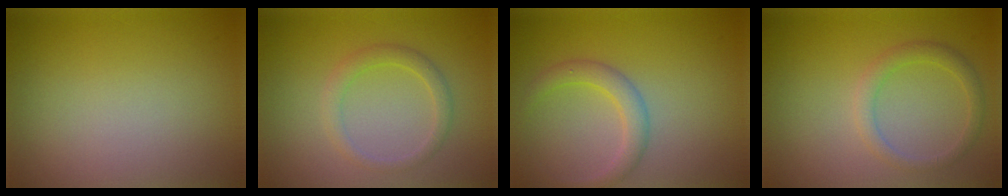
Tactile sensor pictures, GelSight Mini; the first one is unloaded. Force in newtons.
{"total": 1.8, "press": 1.8, "slide": 0.0}
{"total": 2.3, "press": 2.3, "slide": 0.0}
{"total": 1.9, "press": 1.9, "slide": 0.1}